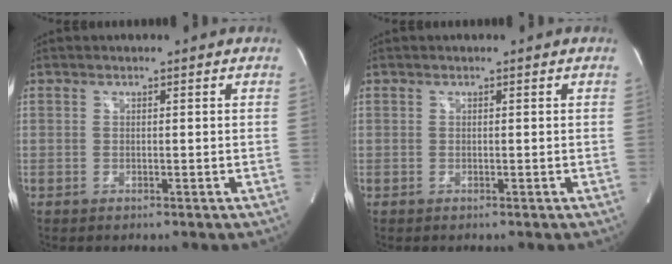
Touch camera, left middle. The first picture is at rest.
{"total": 0.0}